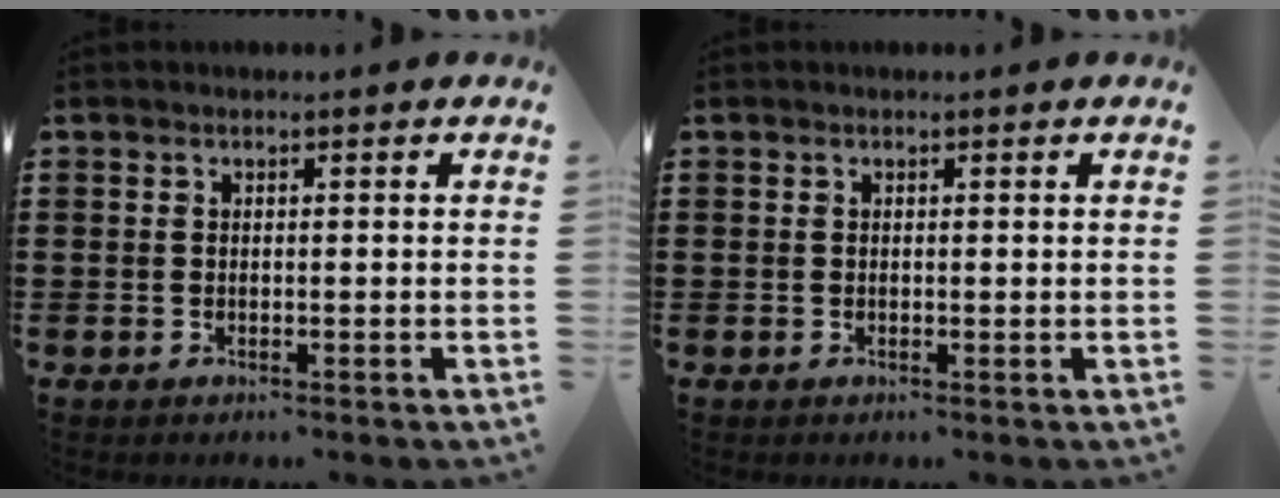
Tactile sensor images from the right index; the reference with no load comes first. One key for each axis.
{"total": 0.0}